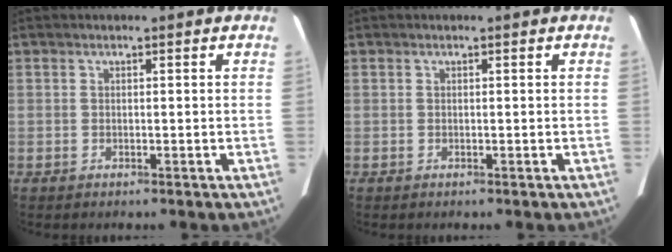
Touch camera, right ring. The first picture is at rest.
{"total": 0.0}